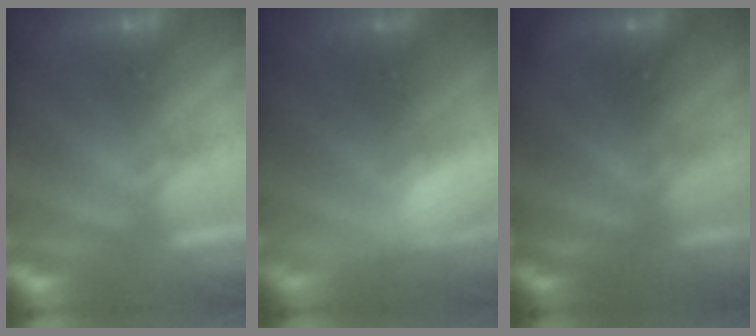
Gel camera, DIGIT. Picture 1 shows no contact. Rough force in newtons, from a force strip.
{"total": 2.8}
{"total": 1.1}